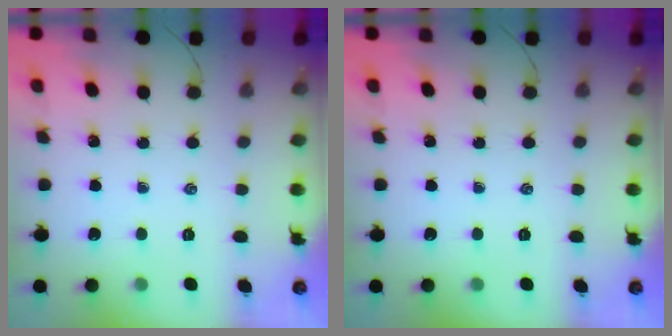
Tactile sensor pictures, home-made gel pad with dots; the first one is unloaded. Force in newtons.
{"total": 0.0}